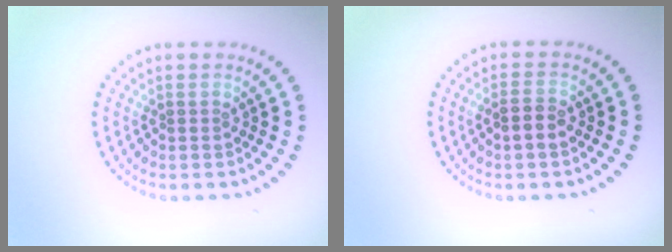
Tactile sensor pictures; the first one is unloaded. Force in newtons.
{"total": 1.8, "press": 1.8, "slide": 0.5}